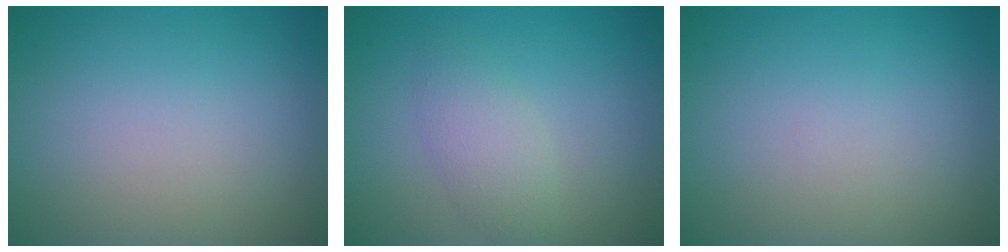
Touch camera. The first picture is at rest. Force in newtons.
{"total": 2.4, "press": 2.4, "slide": 0.1}
{"total": 0.0}